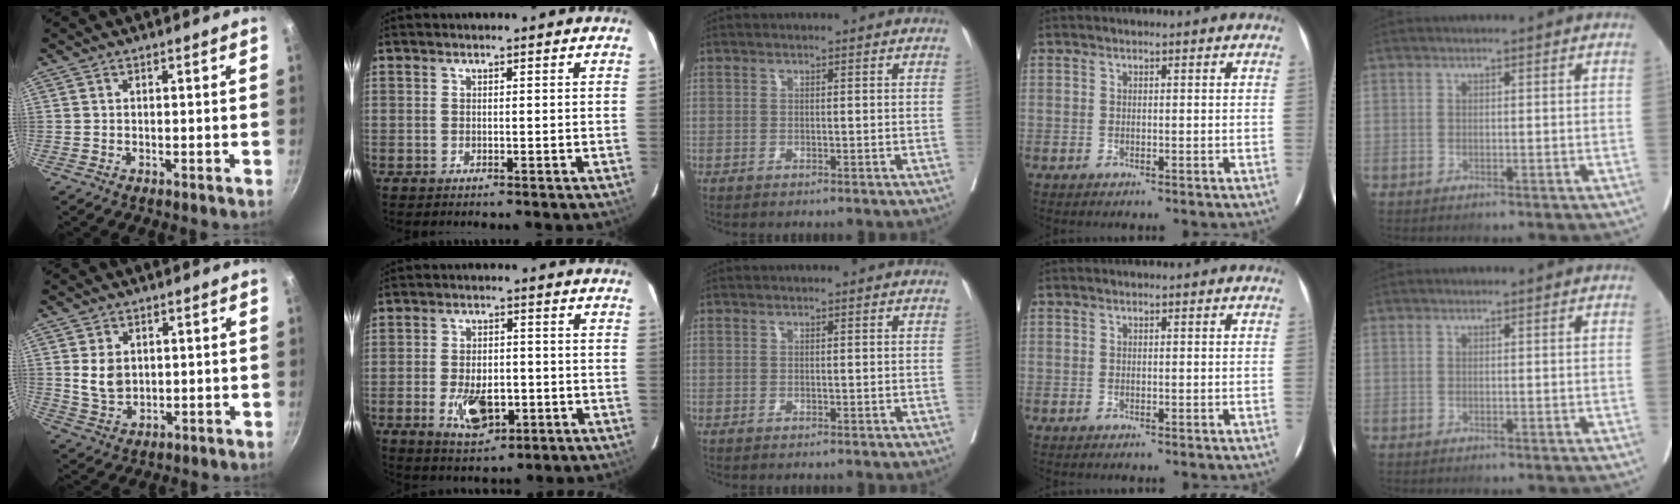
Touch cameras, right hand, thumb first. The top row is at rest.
{"thumb": {"total": 5.4, "force": [1.0, 4.0, 3.4], "torque": [-0.046, -0.011, 0.030]}, "index": {"total": 7.4, "force": [-2.4, 3.6, 6.0], "torque": [-0.109, -0.007, -0.031]}}